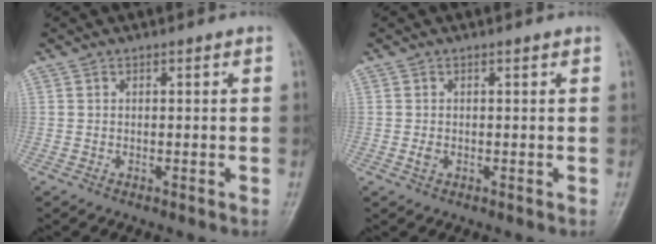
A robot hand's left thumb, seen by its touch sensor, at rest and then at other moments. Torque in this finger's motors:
{"motor_torque": [-0.01, 0.00, 0.08, -0.01, 0.00]}